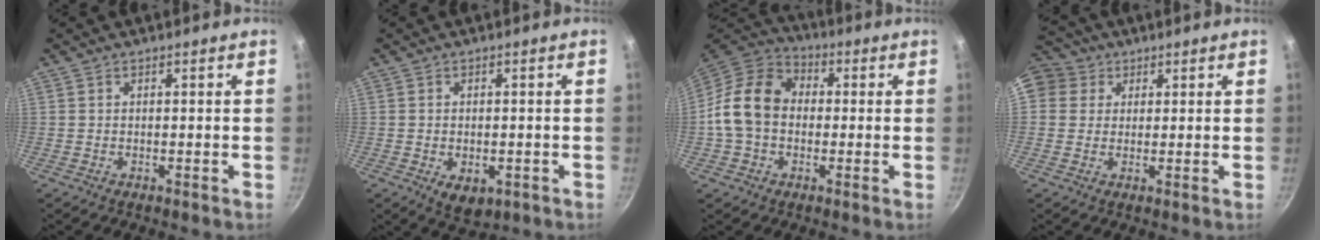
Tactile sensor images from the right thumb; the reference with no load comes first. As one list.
[{"total": 5.3, "force": [-1.4, 3.4, 3.8], "torque": [-0.045, -0.004, -0.012]}, {"total": 13.6, "force": [-0.3, 10.6, 8.6], "torque": [-0.125, 0.031, -0.027]}, {"total": 10.5, "force": [3.7, 9.0, 3.9], "torque": [-0.067, 0.019, 0.056]}]